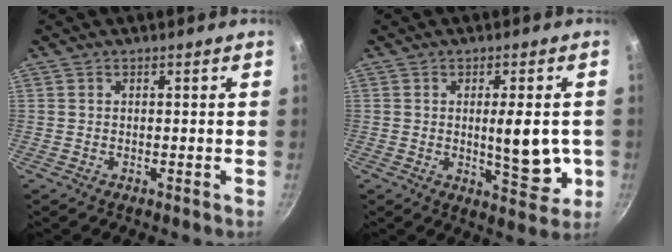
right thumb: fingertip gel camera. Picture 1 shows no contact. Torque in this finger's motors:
{"motor_torque": [2.59, 2.42, 1.87, -0.64, 0.79]}